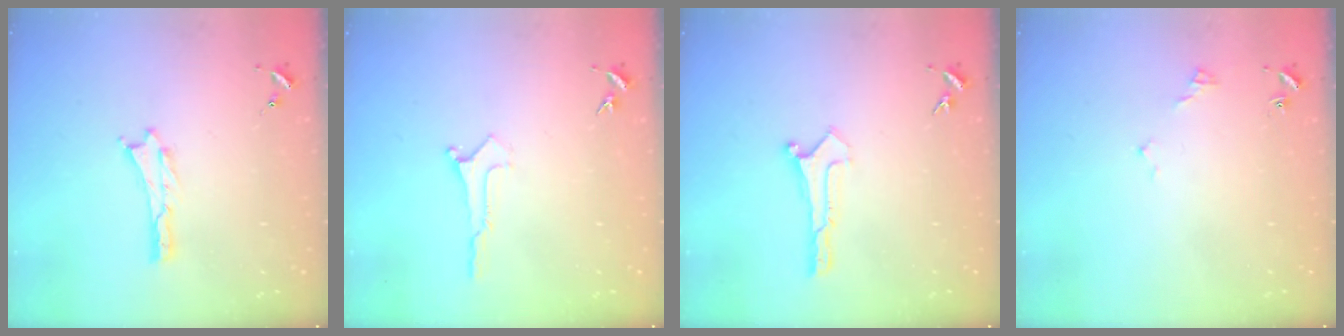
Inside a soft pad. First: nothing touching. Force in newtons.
{"total": 0.0}
{"total": 0.0}
{"total": 2.9, "press": 2.9, "slide": 0.3}